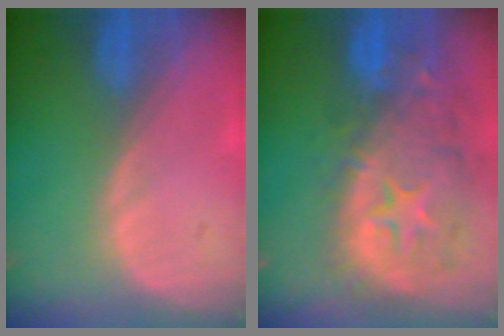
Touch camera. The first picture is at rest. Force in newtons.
{"total": 13.9, "press": 11.1, "slide": 8.3}